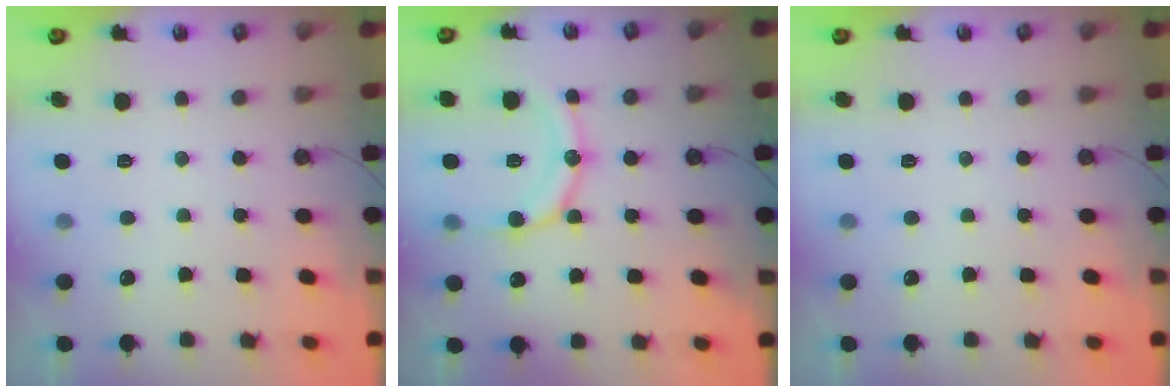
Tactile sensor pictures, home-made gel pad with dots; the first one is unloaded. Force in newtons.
{"total": 15.0, "press": 14.7, "slide": 2.9}
{"total": 0.0}